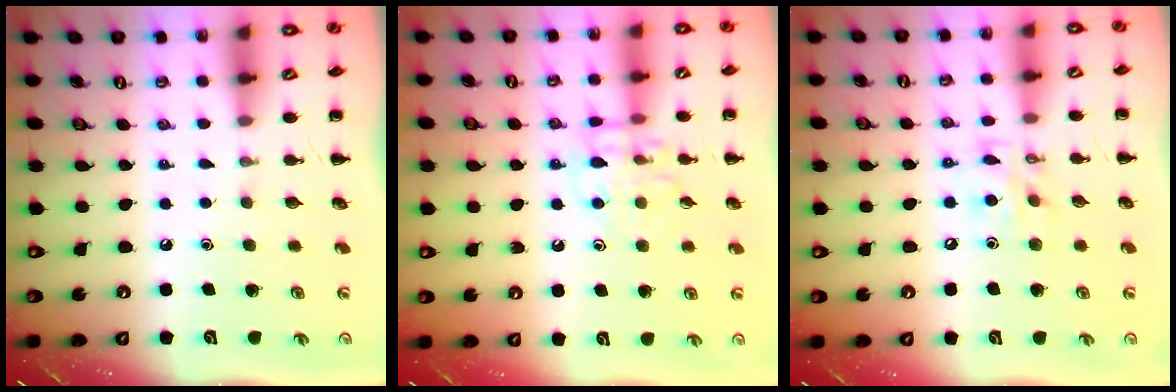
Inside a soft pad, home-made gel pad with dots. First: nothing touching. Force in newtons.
{"total": 10.4, "press": 10.3, "slide": 0.7}
{"total": 9.8, "press": 9.7, "slide": 1.3}